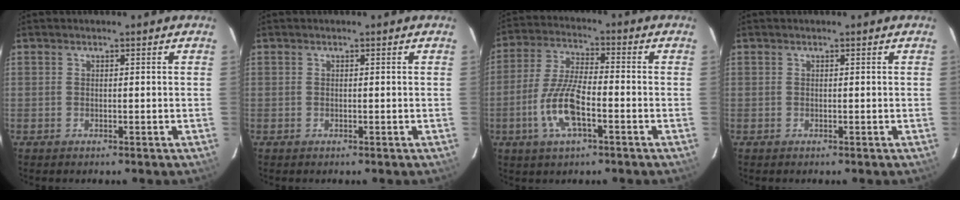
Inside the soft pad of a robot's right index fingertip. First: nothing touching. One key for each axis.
{"total": 0.0}
{"total": 10.6, "fx": -3.9, "fy": 3.3, "fz": 9.3, "tx": -0.197, "ty": -0.002, "tz": -0.076}
{"total": 0.0}